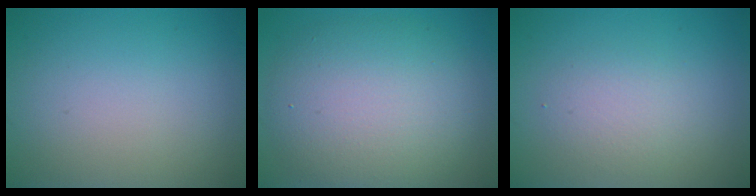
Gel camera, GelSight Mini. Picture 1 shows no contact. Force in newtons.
{"total": 8.1, "press": 8.0, "slide": 0.2}
{"total": 2.4, "press": 2.4, "slide": 0.4}